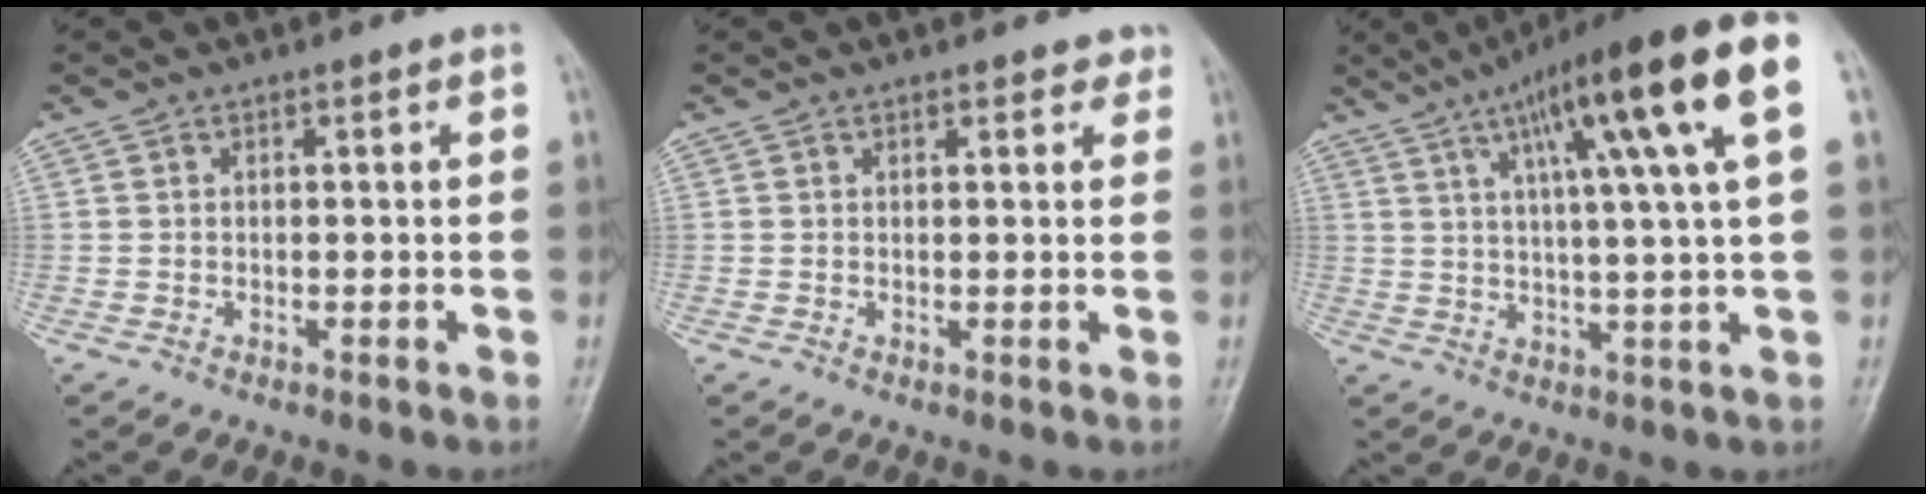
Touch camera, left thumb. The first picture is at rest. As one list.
[{"total": 2.2, "force": [1.6, 1.1, 0.9], "torque": [0.010, -0.004, 0.013]}, {"total": 18.7, "force": [7.6, 1.8, 17.0], "torque": [-0.259, 0.005, 0.109]}]